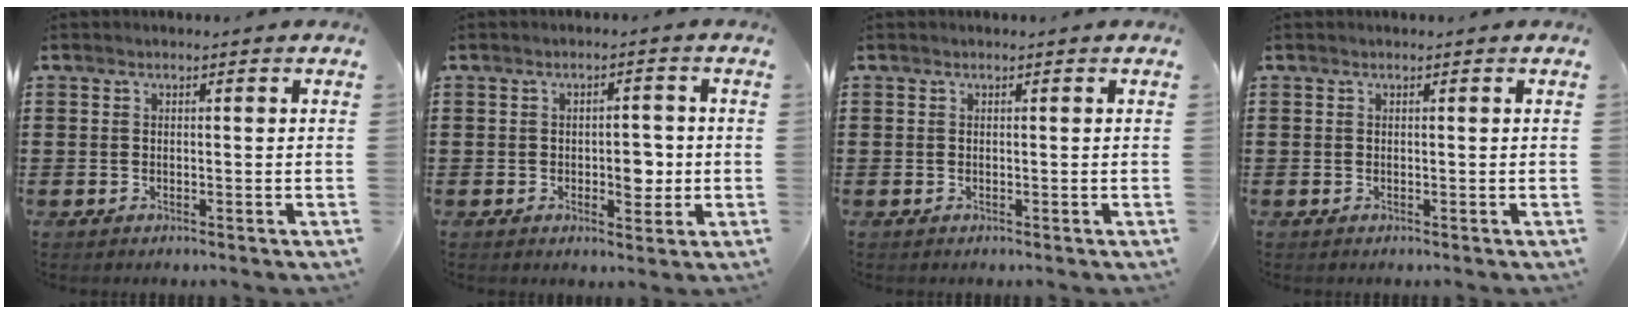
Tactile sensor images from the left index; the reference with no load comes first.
{"total": 4.3, "force": [-0.8, 2.4, 3.5], "torque": [-0.050, -0.001, -0.019]}
{"total": 0.0}
{"total": 0.0}